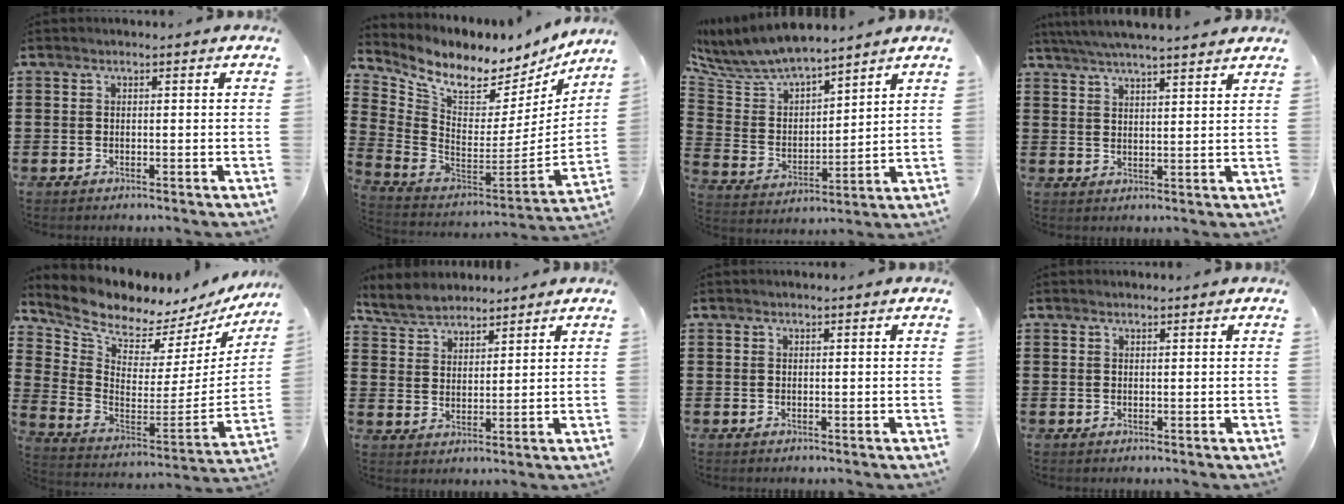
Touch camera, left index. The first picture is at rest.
{"total": 7.3, "force": [6.2, 2.6, 2.8], "torque": [-0.088, -0.060, 0.106]}
{"total": 7.4, "force": [7.1, 1.5, 1.5], "torque": [-0.069, -0.049, 0.125]}
{"total": 4.5, "force": [4.1, -0.4, 1.7], "torque": [-0.045, -0.017, 0.073]}
{"total": 6.3, "force": [6.0, 1.4, 1.4], "torque": [-0.071, -0.064, 0.100]}
{"total": 4.9, "force": [4.6, 1.6, 0.7], "torque": [-0.034, -0.006, 0.086]}
{"total": 0.0}
{"total": 0.5, "force": [0.5, 0.1, 0.2], "torque": [-0.005, 0.001, 0.010]}